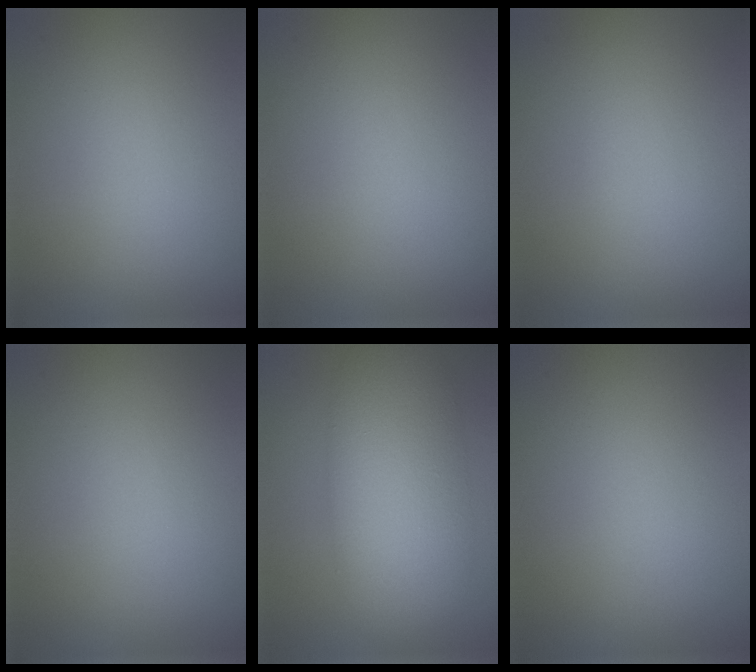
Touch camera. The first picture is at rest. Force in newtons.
{"total": 0.0}
{"total": 0.0}
{"total": 0.0}
{"total": 8.5, "press": 8.5, "slide": 0.6}
{"total": 0.0}